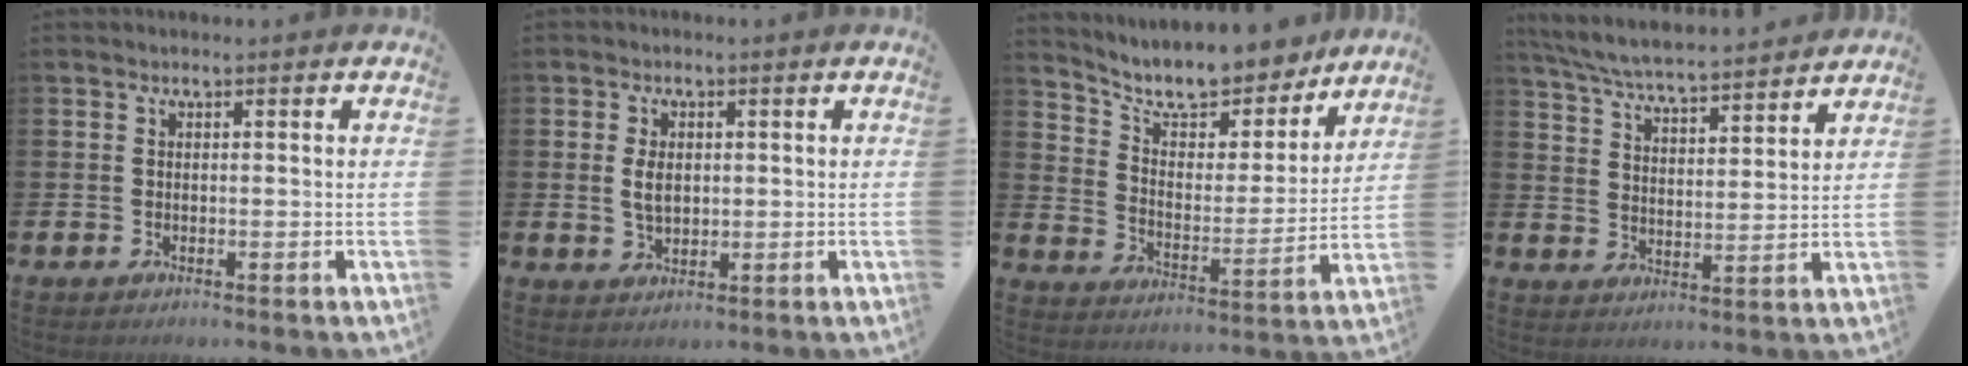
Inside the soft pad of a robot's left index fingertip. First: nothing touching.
{"total": 3.3, "force": [0.7, 2.1, 2.5], "torque": [-0.040, 0.004, 0.008]}
{"total": 10.2, "force": [9.2, 3.3, 3.0], "torque": [-0.086, -0.070, 0.160]}
{"total": 6.3, "force": [6.2, 0.2, 1.5], "torque": [-0.058, -0.044, 0.108]}